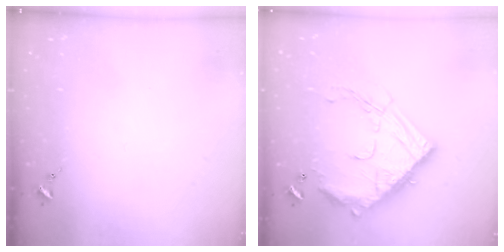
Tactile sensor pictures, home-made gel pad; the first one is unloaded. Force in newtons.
{"total": 23.7, "press": 23.6, "slide": 2.2}